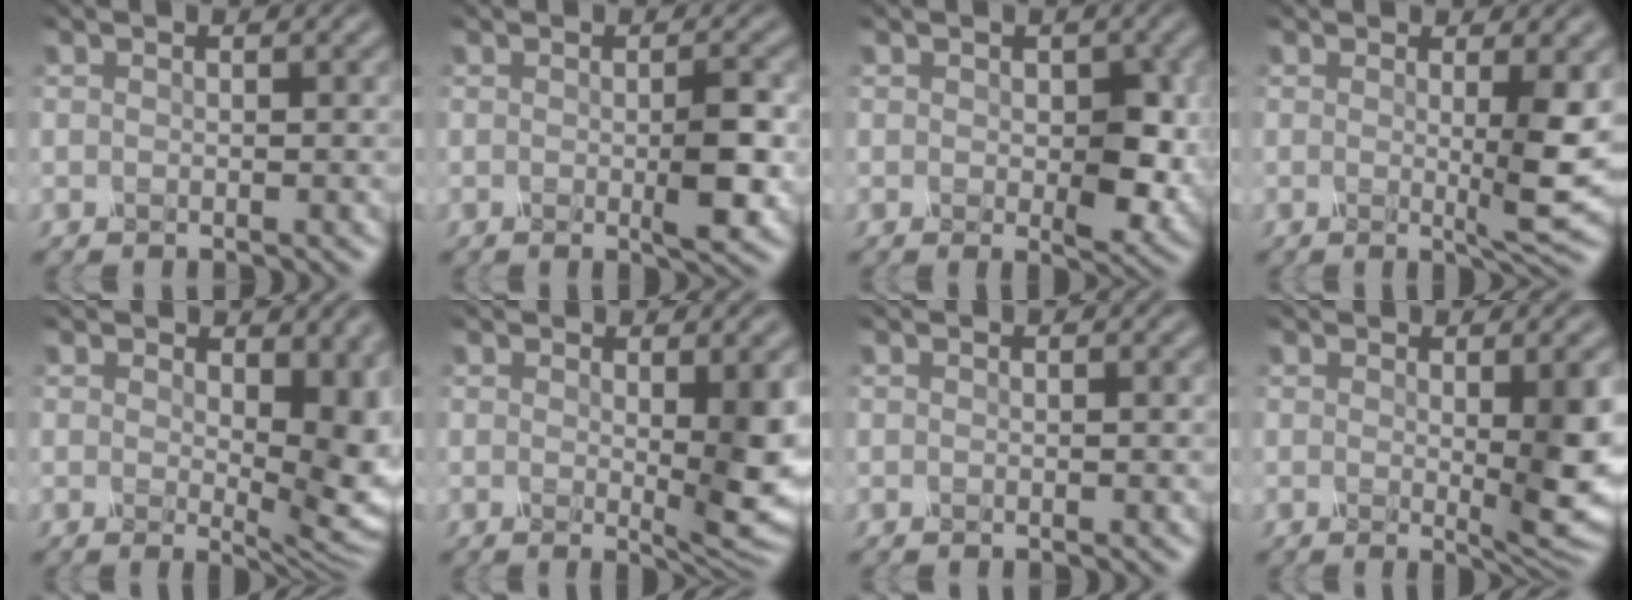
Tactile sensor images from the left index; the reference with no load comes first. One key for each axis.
{"total": 3.0, "fx": -0.5, "fy": 0.4, "fz": 2.9, "tx": -0.060, "ty": -0.001, "tz": -0.005}
{"total": 4.1, "fx": -0.5, "fy": 2.1, "fz": 3.4, "tx": -0.058, "ty": -0.003, "tz": -0.002}
{"total": 4.6, "fx": 0.1, "fy": 0.5, "fz": 4.6, "tx": -0.080, "ty": -0.006, "tz": 0.008}
{"total": 10.5, "fx": 0.4, "fy": 6.0, "fz": 8.6, "tx": -0.097, "ty": -0.006, "tz": 0.020}
{"total": 6.2, "fx": 0.1, "fy": 1.6, "fz": 6.0, "tx": -0.103, "ty": -0.010, "tz": 0.011}
{"total": 0.0}
{"total": 5.5, "fx": -0.1, "fy": 1.1, "fz": 5.4, "tx": -0.087, "ty": -0.011, "tz": 0.008}